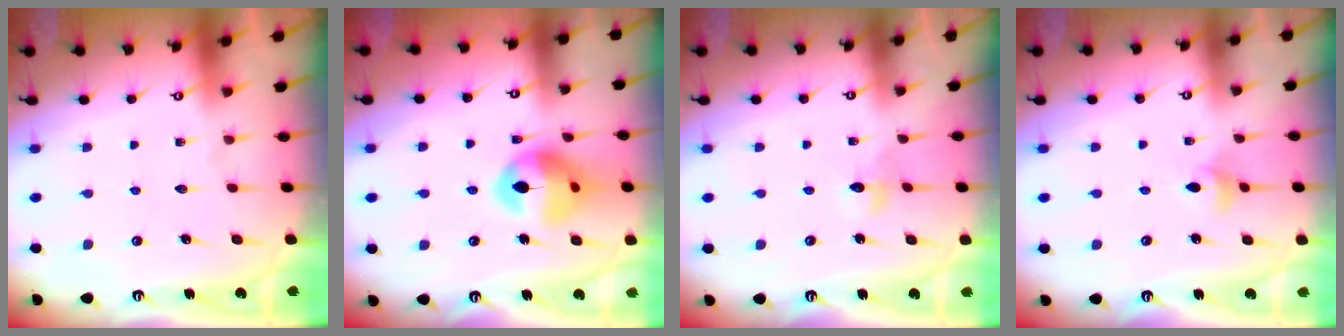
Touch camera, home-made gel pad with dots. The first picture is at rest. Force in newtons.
{"total": 14.9, "press": 14.8, "slide": 1.8}
{"total": 3.7, "press": 3.6, "slide": 0.5}
{"total": 4.3, "press": 4.2, "slide": 0.9}